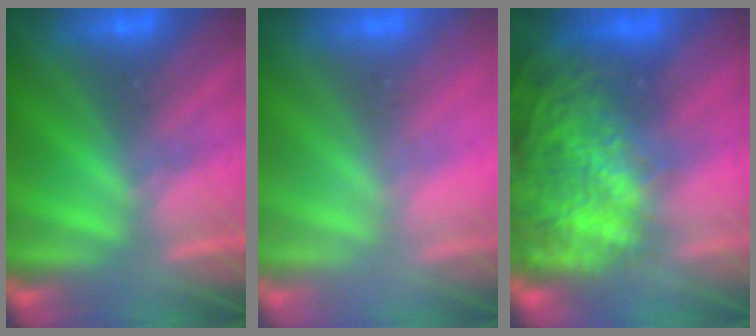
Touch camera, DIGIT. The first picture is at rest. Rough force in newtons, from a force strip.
{"total": 2.5}
{"total": 7.8}